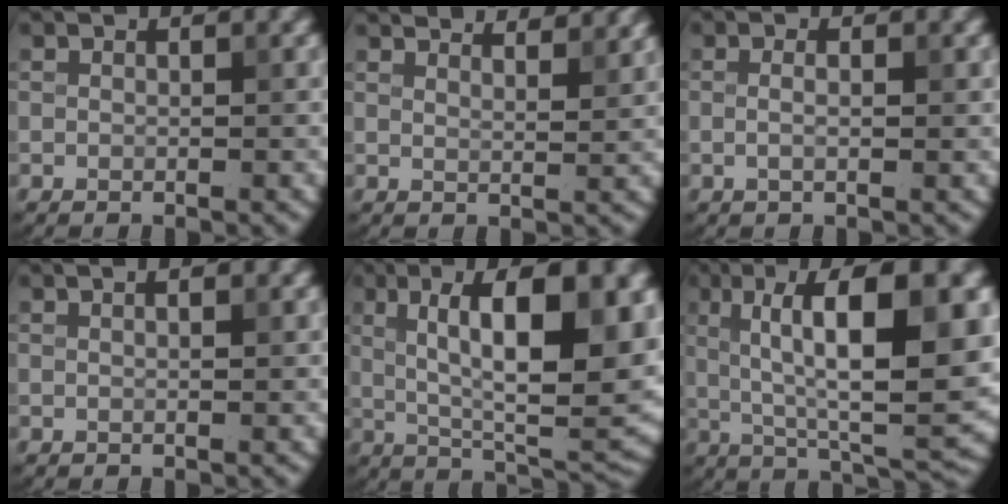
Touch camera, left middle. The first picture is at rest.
{"total": 7.3, "force": [6.1, 2.0, 3.3], "torque": [-0.027, 0.033, 0.045]}
{"total": 1.6, "force": [0.3, 0.5, 1.5], "torque": [-0.017, -0.007, -0.005]}
{"total": 2.0, "force": [1.1, 0.8, 1.5], "torque": [-0.005, 0.001, 0.002]}
{"total": 14.1, "force": [3.1, 4.9, 12.9], "torque": [-0.180, 0.004, 0.043]}
{"total": 12.5, "force": [2.6, 3.4, 11.8], "torque": [-0.180, 0.006, 0.041]}